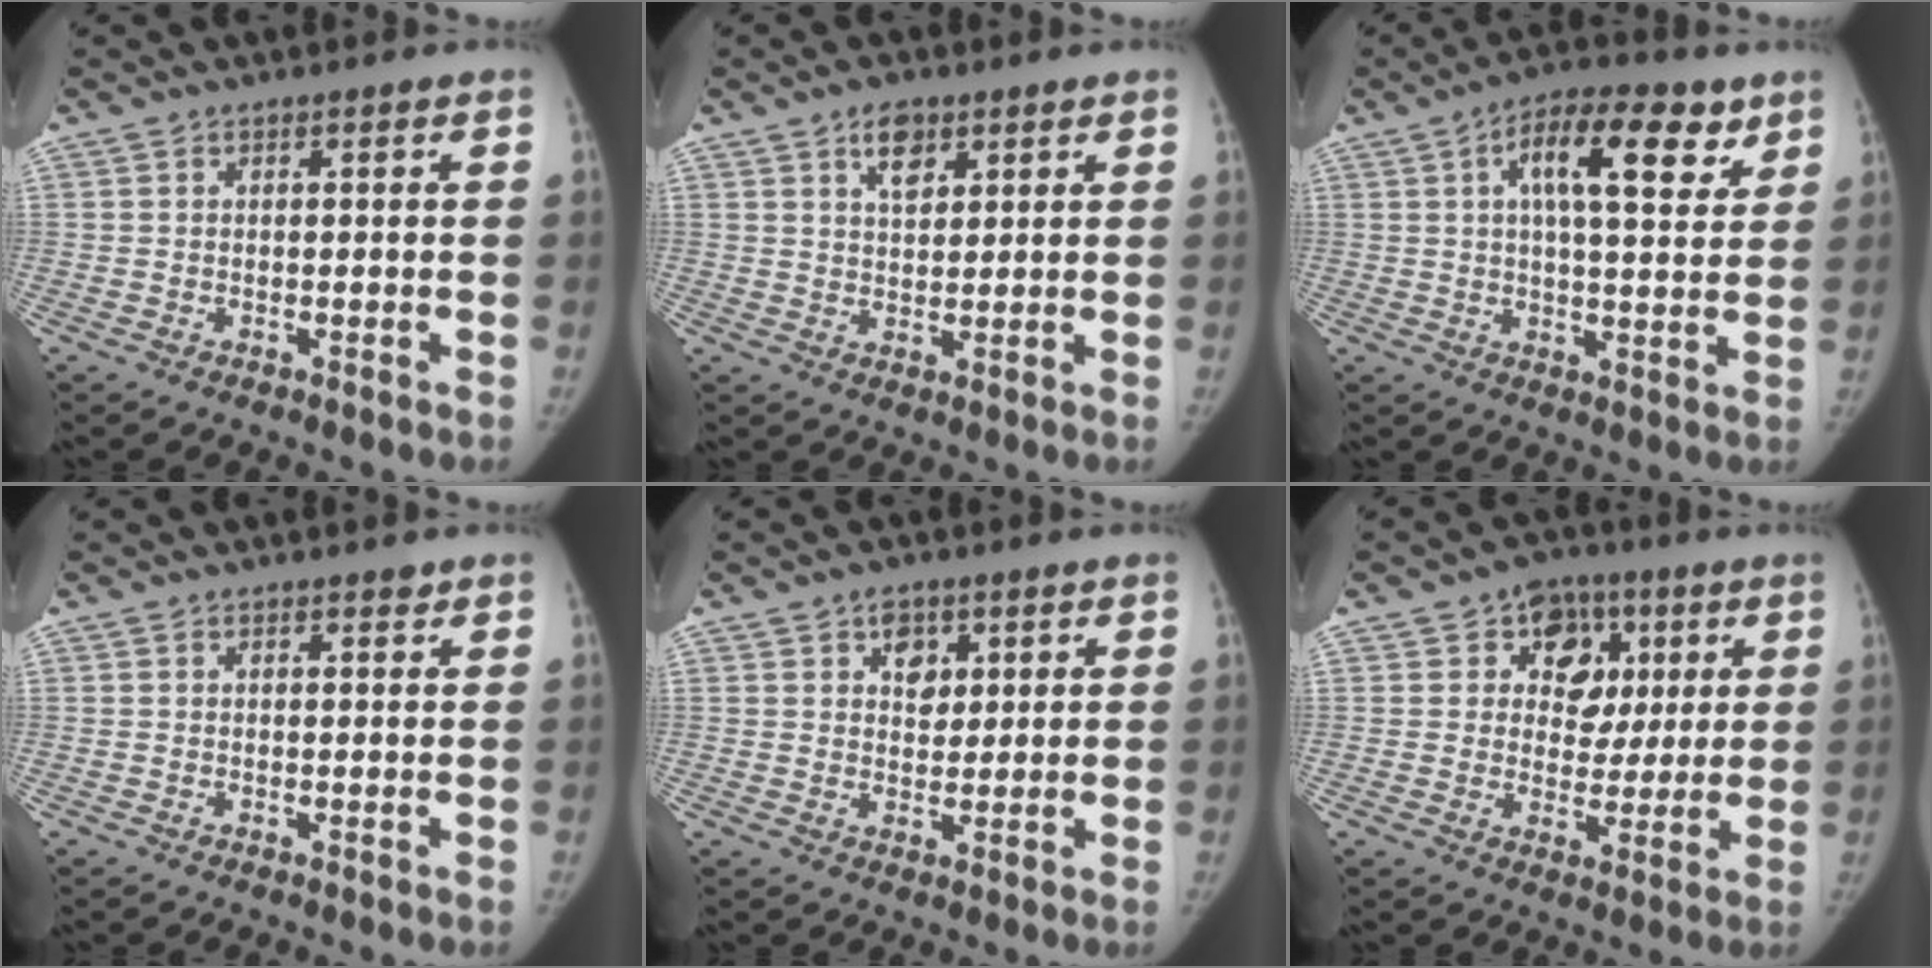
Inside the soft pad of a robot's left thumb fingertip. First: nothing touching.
{"total": 4.8, "force": [2.7, 2.7, 2.9], "torque": [-0.028, -0.017, 0.046]}
{"total": 13.9, "force": [6.0, 5.8, 11.1], "torque": [-0.140, -0.006, 0.087]}
{"total": 0.7, "force": [0.6, 0.3, 0.3], "torque": [0.001, -0.003, 0.006]}
{"total": 4.6, "force": [2.1, 3.4, 2.3], "torque": [-0.007, -0.010, 0.032]}
{"total": 11.0, "force": [3.8, 8.9, 5.3], "torque": [-0.021, -0.007, 0.056]}